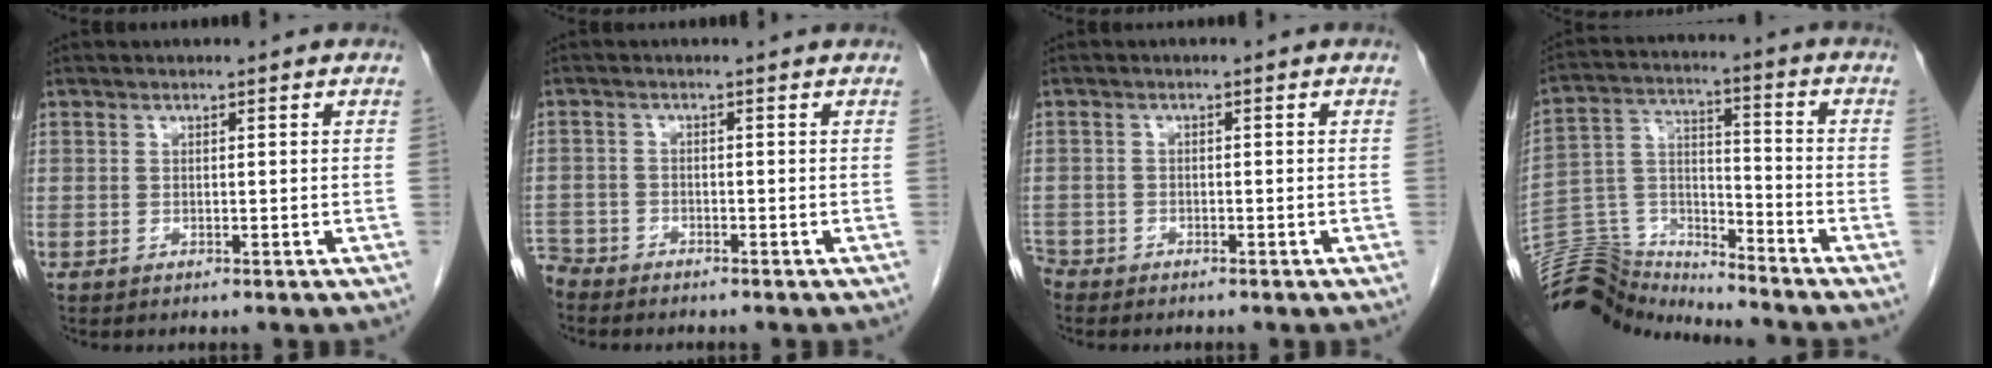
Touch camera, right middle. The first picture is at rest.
{"total": 3.7, "force": [-3.3, 1.5, 0.4], "torque": [-0.001, -0.001, -0.061]}
{"total": 2.8, "force": [-2.5, 1.2, 0.2], "torque": [-0.009, -0.002, -0.048]}
{"total": 11.7, "force": [-11.7, 0.8, -0.6], "torque": [0.002, 0.054, -0.221]}